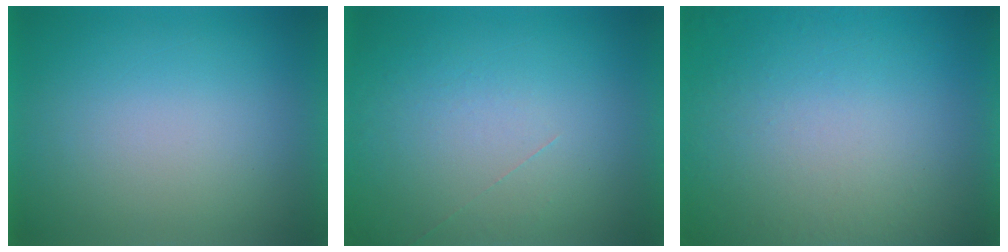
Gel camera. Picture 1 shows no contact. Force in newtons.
{"total": 1.2}
{"total": 5.8}